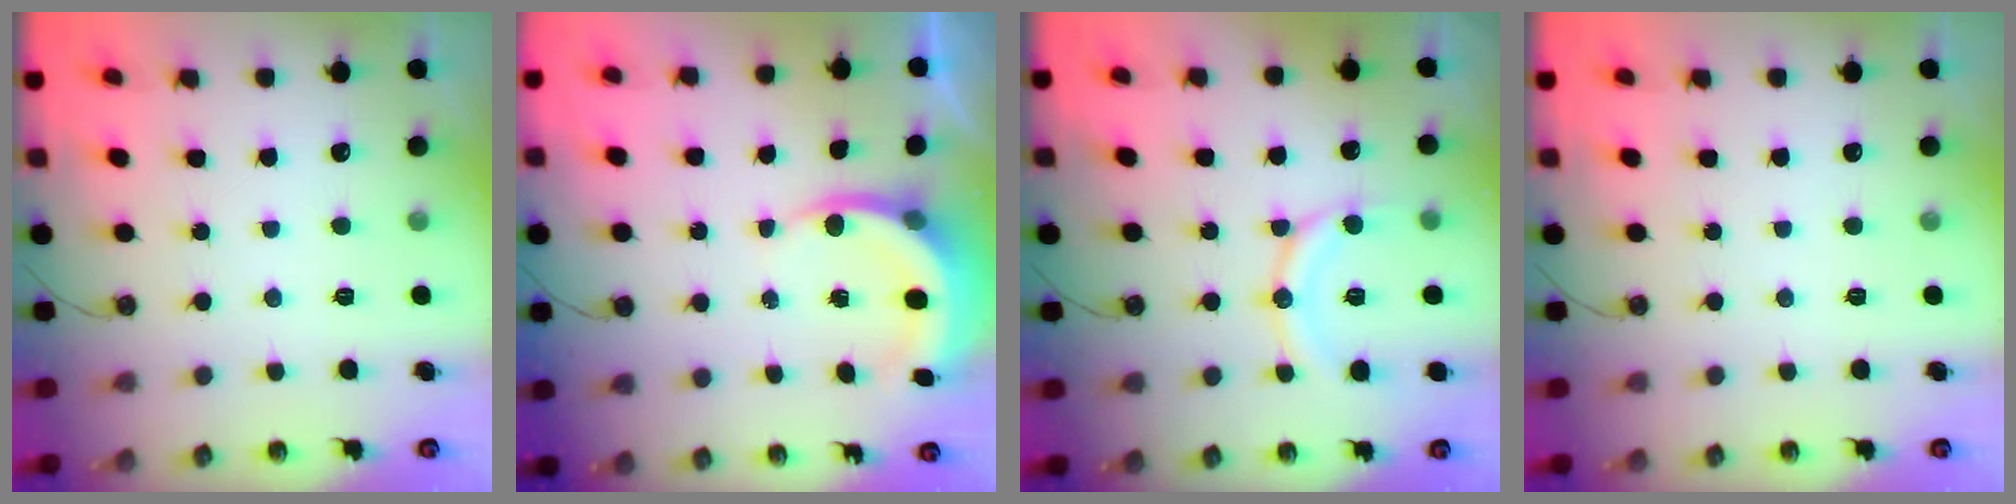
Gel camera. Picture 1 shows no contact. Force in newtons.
{"total": 4.8, "press": 4.8, "slide": 0.3}
{"total": 12.7, "press": 12.6, "slide": 1.5}
{"total": 0.0}